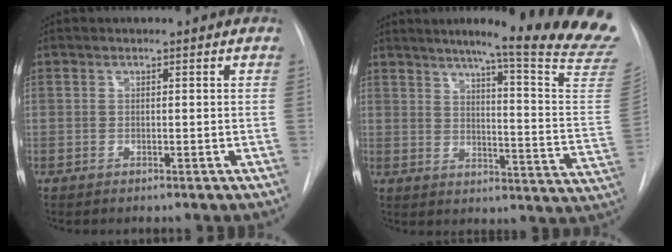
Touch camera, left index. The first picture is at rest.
{"total": 23.0, "force": [19.3, -1.3, 12.5], "torque": [-0.163, -0.105, 0.227]}